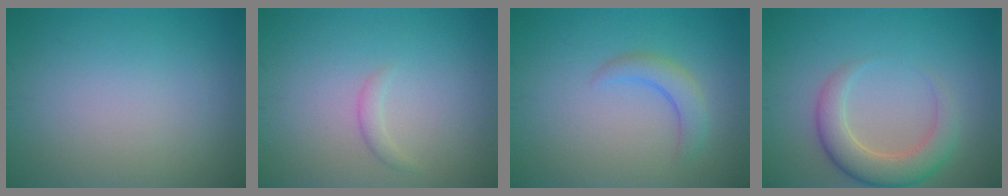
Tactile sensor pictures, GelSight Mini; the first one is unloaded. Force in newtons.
{"total": 1.0, "press": 1.0, "slide": 0.1}
{"total": 2.3, "press": 2.3, "slide": 0.4}
{"total": 4.5, "press": 4.4, "slide": 0.5}